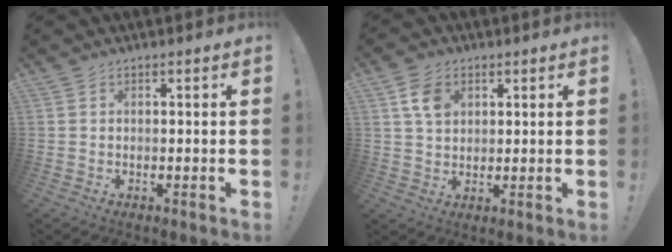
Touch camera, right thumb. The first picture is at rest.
{"total": 7.2, "force": [2.9, 5.2, 4.0], "torque": [-0.065, 0.000, 0.056]}